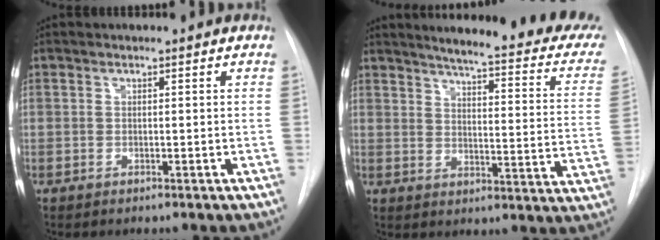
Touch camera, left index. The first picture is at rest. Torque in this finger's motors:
{"motor_torque": [0.39, -0.52, 0.26, 0.09]}